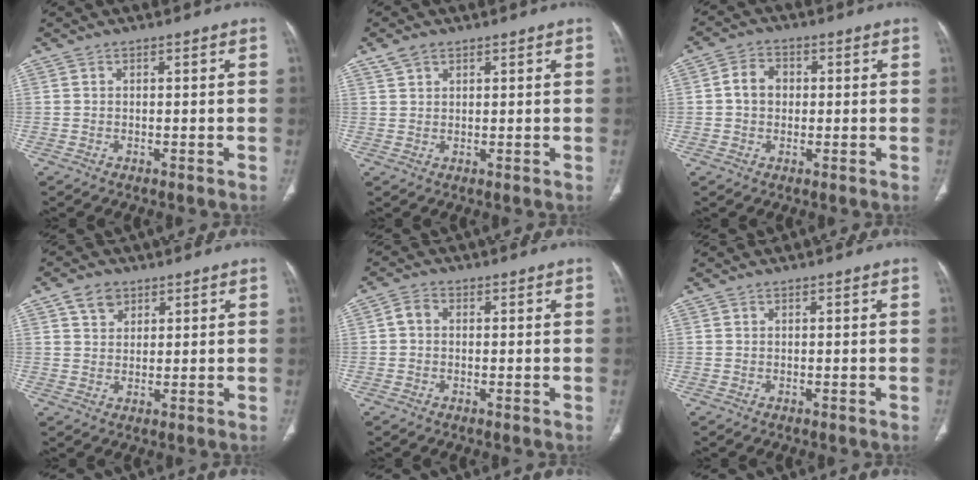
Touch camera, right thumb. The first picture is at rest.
{"total": 2.7, "force": [1.8, 1.5, 1.3], "torque": [-0.024, 0.003, 0.041]}
{"total": 4.8, "force": [0.2, 4.0, 2.7], "torque": [-0.036, 0.013, -0.002]}
{"total": 4.6, "force": [2.7, 3.2, 1.9], "torque": [-0.018, -0.014, 0.050]}
{"total": 2.5, "force": [0.1, 2.0, 1.5], "torque": [-0.022, 0.009, -0.002]}
{"total": 0.0}